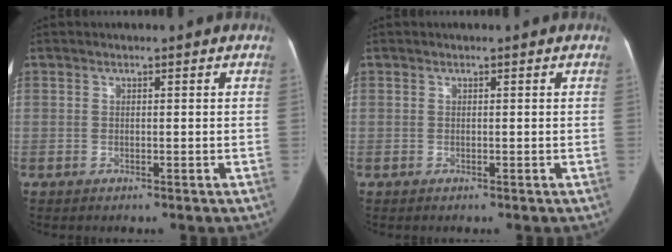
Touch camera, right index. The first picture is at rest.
{"total": 0.0}